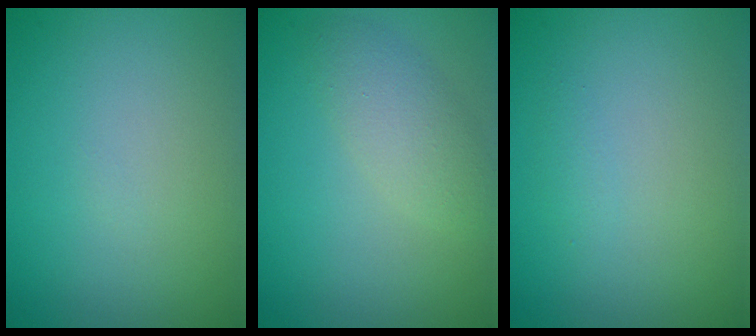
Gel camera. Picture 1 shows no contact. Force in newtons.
{"total": 2.8, "press": 2.8, "slide": 0.1}
{"total": 0.6, "press": 0.6, "slide": 0.0}